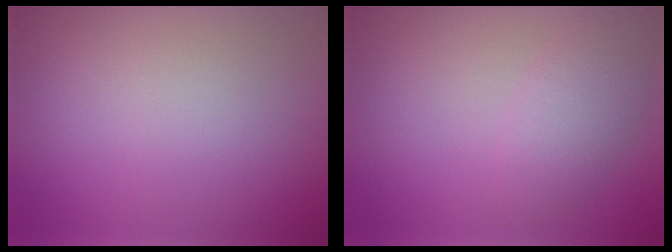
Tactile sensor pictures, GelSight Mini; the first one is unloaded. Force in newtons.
{"total": 2.9, "press": 2.9, "slide": 0.2}